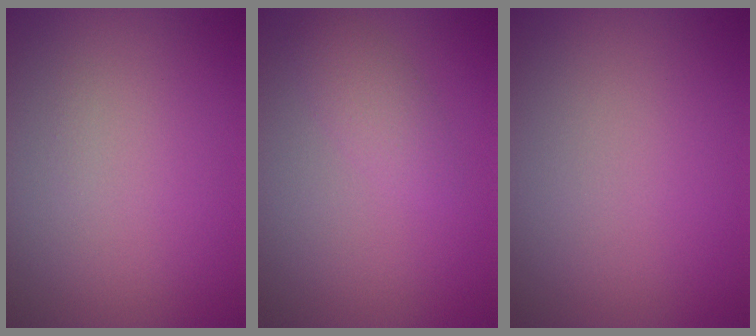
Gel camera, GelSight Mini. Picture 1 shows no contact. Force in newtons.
{"total": 1.6, "press": 1.6, "slide": 0.0}
{"total": 0.0}